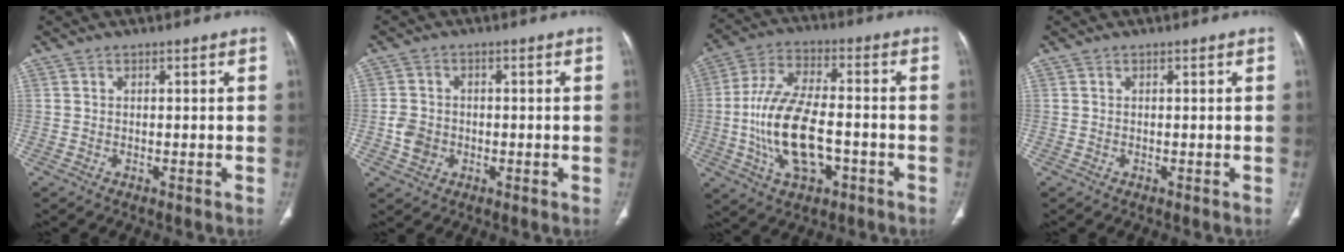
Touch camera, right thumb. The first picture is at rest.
{"total": 4.1, "force": [-0.9, 3.5, 1.9], "torque": [-0.023, 0.008, -0.015]}
{"total": 15.9, "force": [-3.5, 8.1, 13.3], "torque": [-0.259, 0.022, -0.060]}
{"total": 0.0}